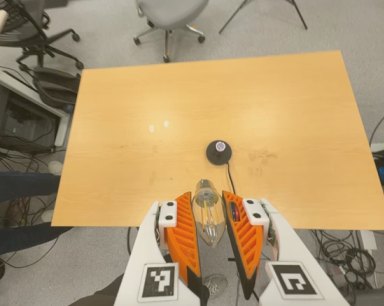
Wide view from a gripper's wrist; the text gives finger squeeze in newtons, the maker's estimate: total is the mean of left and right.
{"total": 10.4, "left": 10.1, "right": 10.6}